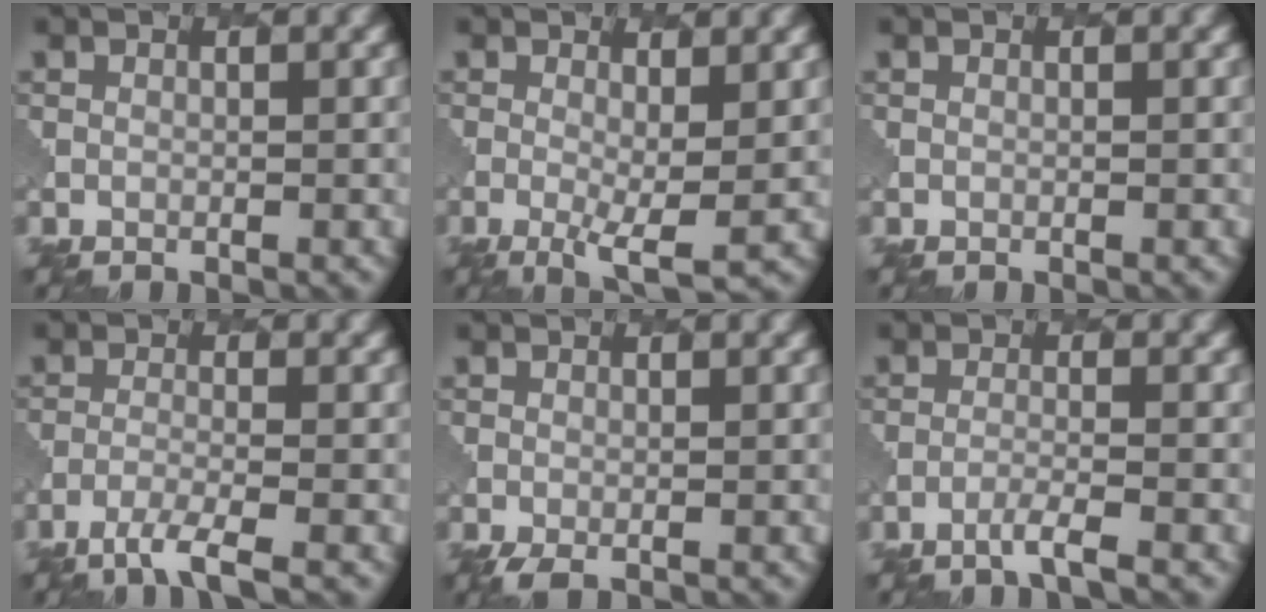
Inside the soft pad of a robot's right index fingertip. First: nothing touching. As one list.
[{"total": 3.8, "force": [-0.4, 1.1, 3.6], "torque": [-0.069, -0.016, -0.004]}, {"total": 0.0}, {"total": 3.2, "force": [-2.3, 0.4, 2.2], "torque": [-0.040, -0.003, -0.056]}, {"total": 1.3, "force": [-0.7, 0.4, 1.0], "torque": [-0.024, -0.004, -0.016]}, {"total": 1.8, "force": [-1.4, 0.0, 1.2], "torque": [-0.017, 0.001, -0.039]}]